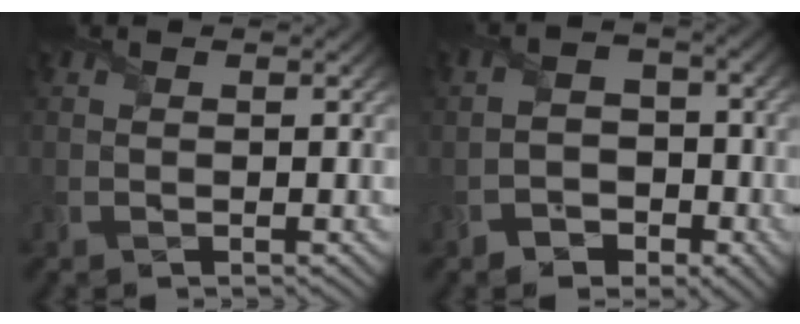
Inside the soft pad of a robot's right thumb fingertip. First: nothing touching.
{"total": 3.6, "force": [-2.3, 2.2, 1.6], "torque": [-0.018, -0.001, -0.051]}